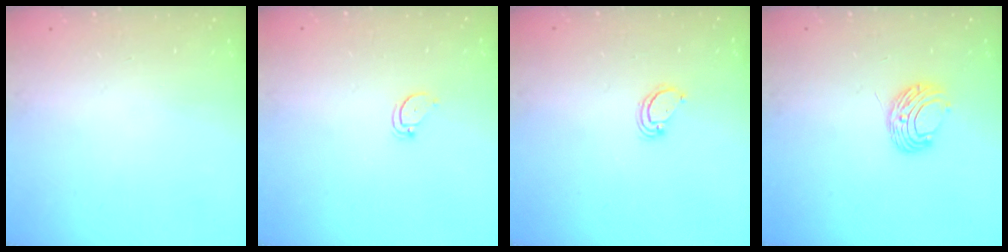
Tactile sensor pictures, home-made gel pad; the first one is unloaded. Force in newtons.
{"total": 2.6, "press": 2.6, "slide": 0.1}
{"total": 2.8, "press": 2.8, "slide": 0.2}
{"total": 8.0, "press": 7.9, "slide": 0.6}